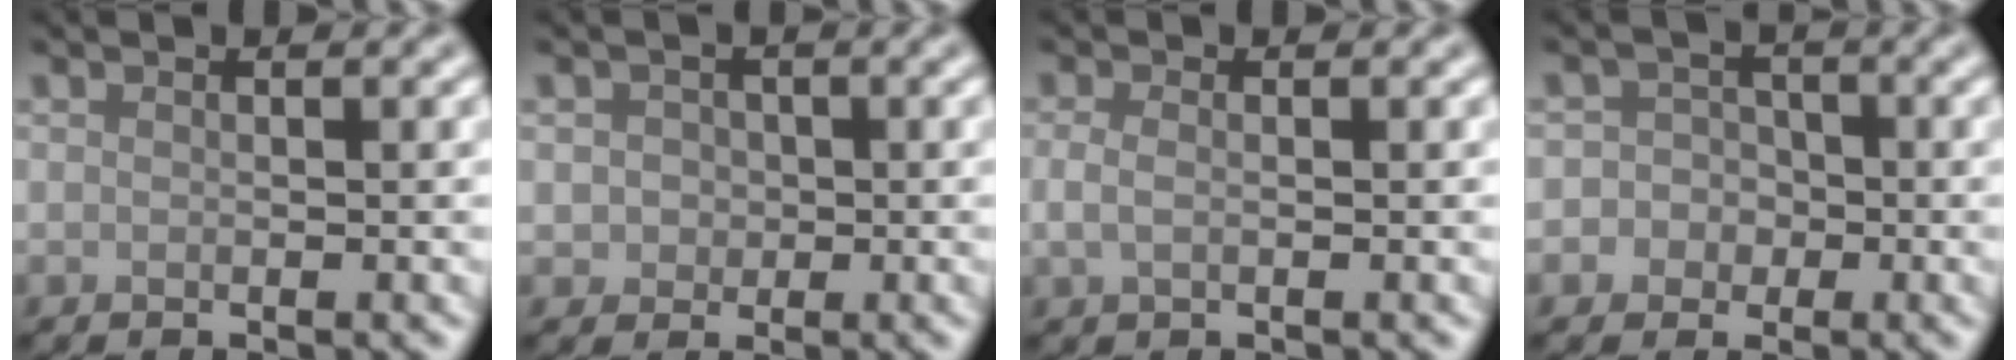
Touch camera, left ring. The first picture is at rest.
{"total": 1.9, "force": [0.1, 1.8, 0.7], "torque": [-0.003, -0.003, 0.001]}
{"total": 1.4, "force": [0.0, 0.8, 1.2], "torque": [-0.028, -0.002, -0.001]}
{"total": 3.3, "force": [-0.9, 3.2, 0.5], "torque": [0.026, 0.009, -0.032]}